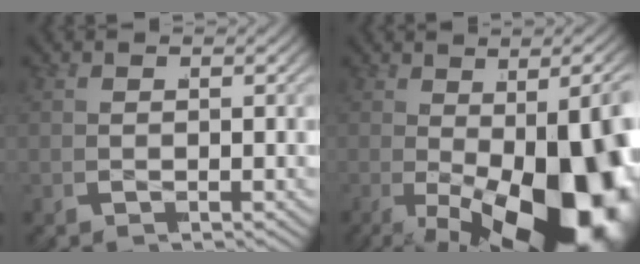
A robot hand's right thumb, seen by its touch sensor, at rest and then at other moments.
{"total": 20.0, "force": [-6.4, 10.3, 15.9], "torque": [-0.254, -0.054, -0.067]}